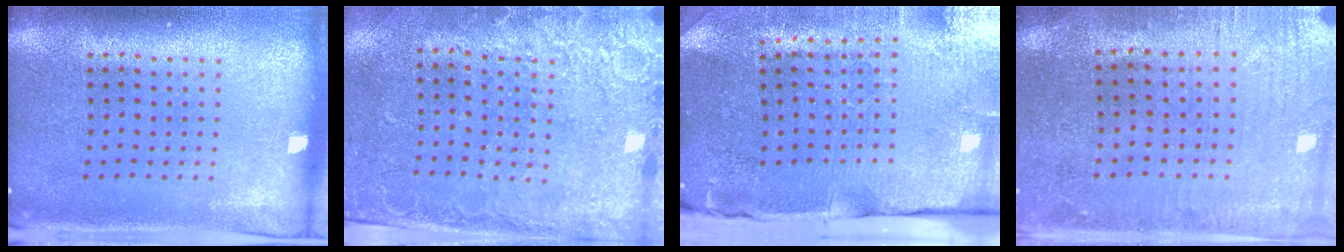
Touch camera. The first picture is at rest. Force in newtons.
{"total": 2.6, "press": 2.1, "slide": 1.4}
{"total": 4.8, "press": 3.9, "slide": 2.9}
{"total": 0.6, "press": 0.4, "slide": 0.4}